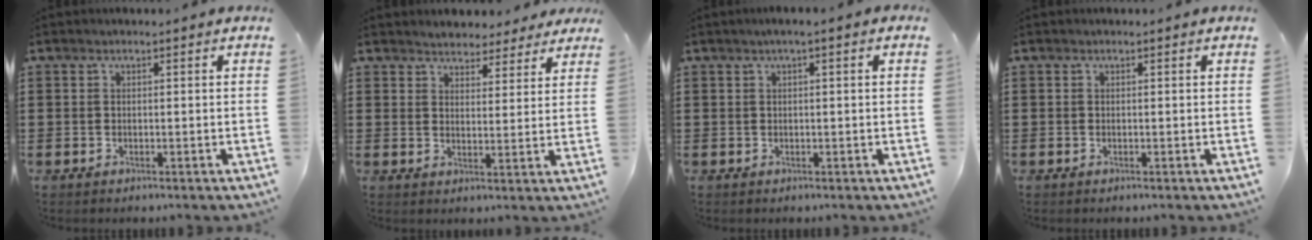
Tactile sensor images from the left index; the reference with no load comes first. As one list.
[{"total": 3.6, "force": [3.4, 0.9, -0.3], "torque": [-0.010, -0.007, 0.064]}, {"total": 1.2, "force": [0.1, 0.0, 1.2], "torque": [-0.020, -0.004, 0.003]}, {"total": 0.0}]